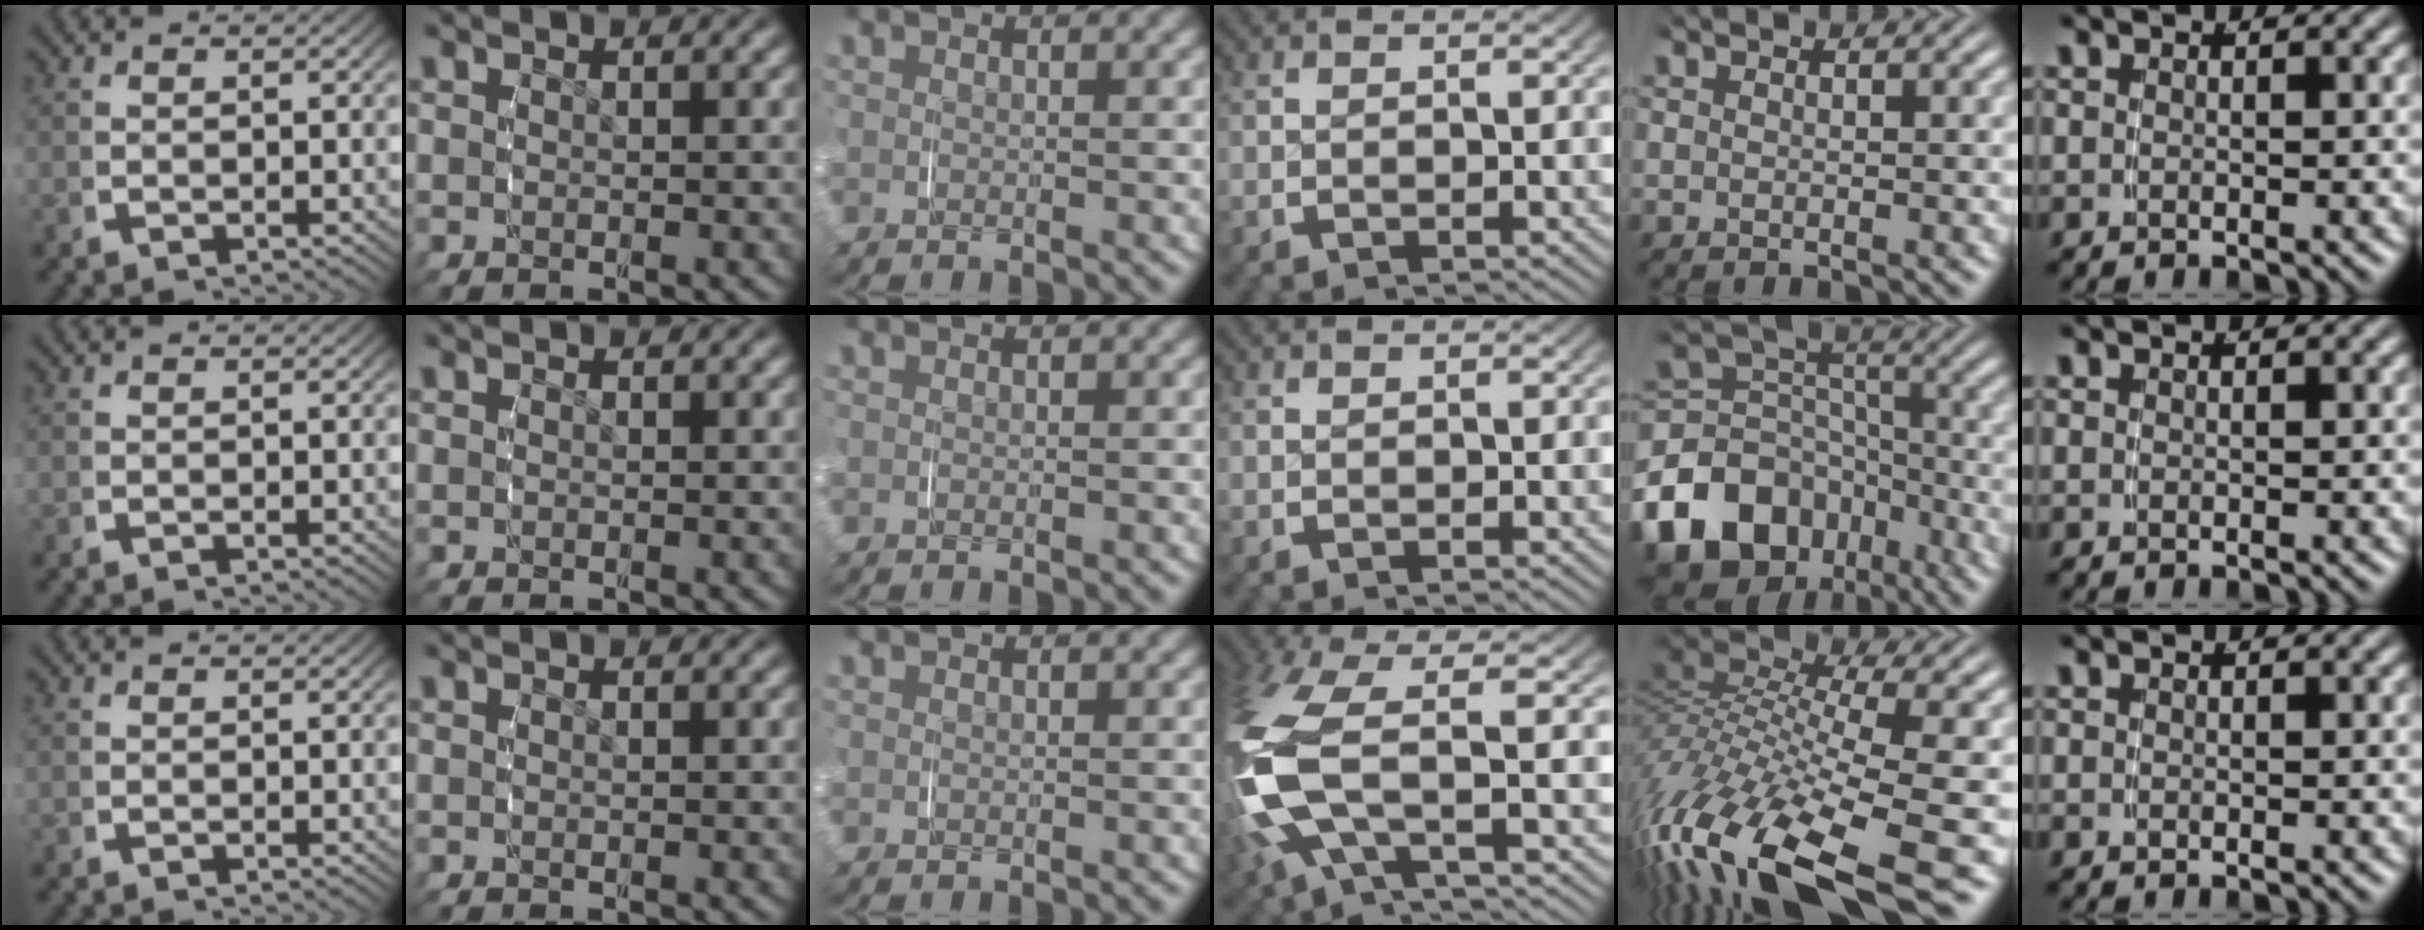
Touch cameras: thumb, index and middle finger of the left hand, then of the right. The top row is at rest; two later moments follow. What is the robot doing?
{"motion": "grasp_and_lifting", "object": "pencil case"}